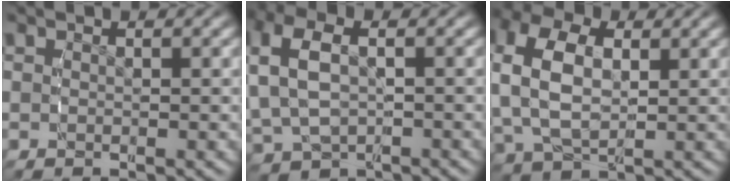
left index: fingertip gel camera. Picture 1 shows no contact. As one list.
[{"total": 6.4, "force": [0.5, 4.7, 4.3], "torque": [-0.108, -0.012, 0.020]}, {"total": 8.1, "force": [1.2, 5.8, 5.5], "torque": [-0.135, -0.013, 0.029]}]